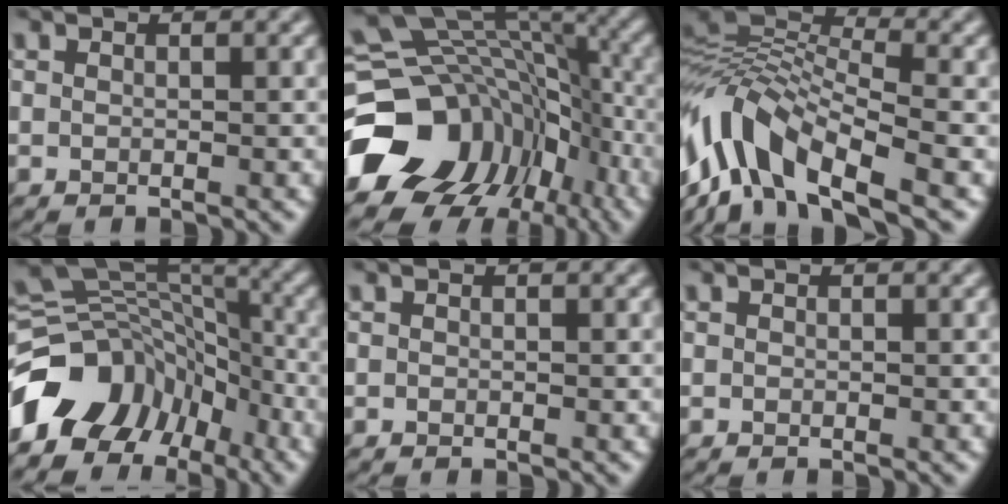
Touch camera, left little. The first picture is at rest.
{"total": 17.0, "force": [-7.3, 13.2, 7.9], "torque": [-0.168, -0.006, -0.110]}
{"total": 9.7, "force": [-4.8, 4.0, 7.4], "torque": [-0.134, 0.019, -0.111]}
{"total": 10.6, "force": [-6.1, 7.4, 4.5], "torque": [-0.085, 0.017, -0.117]}
{"total": 0.0}
{"total": 0.0}